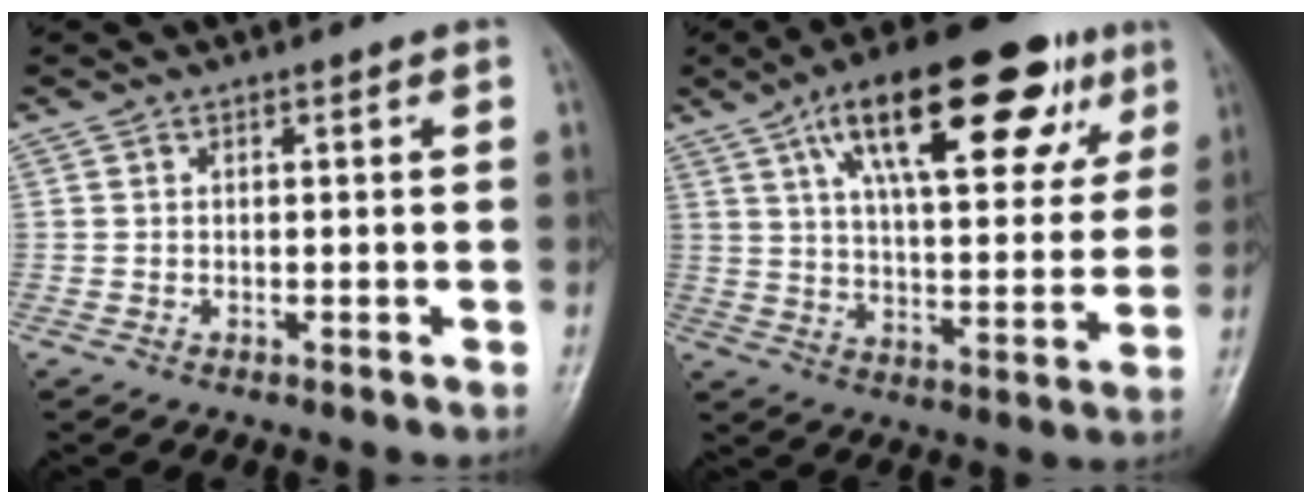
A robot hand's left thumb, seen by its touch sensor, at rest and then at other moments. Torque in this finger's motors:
{"motor_torque": [1.08, 0.31, 1.90, -0.87, 0.50]}